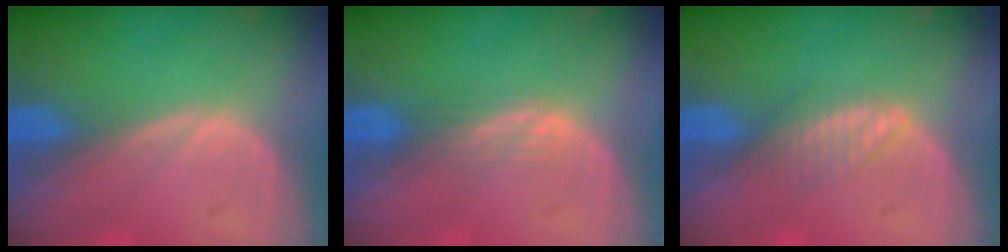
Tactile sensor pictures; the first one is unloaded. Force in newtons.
{"total": 1.9, "press": 1.9, "slide": 0.3}
{"total": 2.7, "press": 2.7, "slide": 0.2}